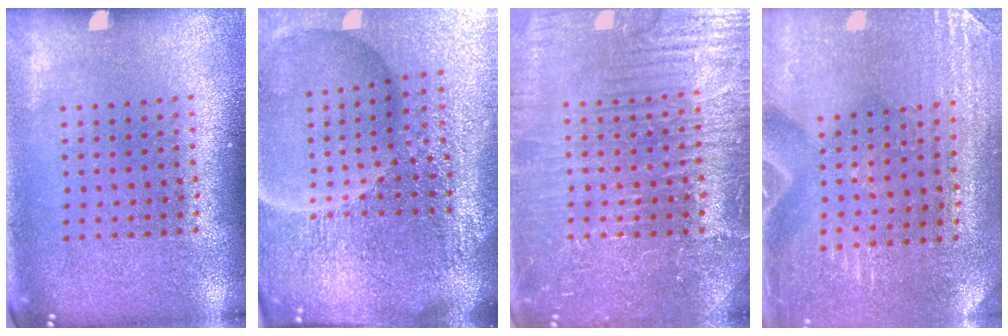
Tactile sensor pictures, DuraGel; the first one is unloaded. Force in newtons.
{"total": 7.3, "press": 6.4, "slide": 3.5}
{"total": 4.7, "press": 4.7, "slide": 0.8}
{"total": 3.0, "press": 2.9, "slide": 0.7}